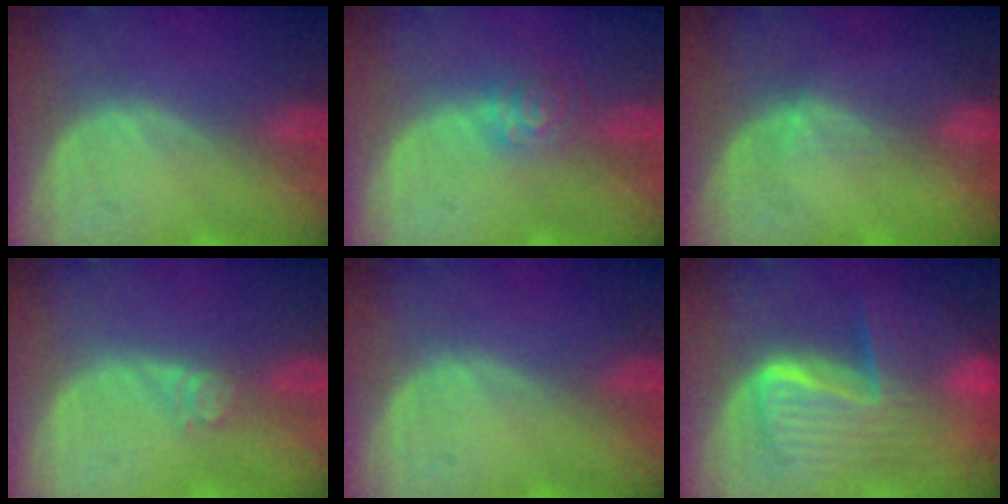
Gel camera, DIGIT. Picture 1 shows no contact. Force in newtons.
{"total": 4.1, "press": 3.7, "slide": 1.7}
{"total": 2.1, "press": 1.7, "slide": 1.2}
{"total": 2.7, "press": 2.2, "slide": 1.5}
{"total": 0.0}
{"total": 10.3, "press": 10.2, "slide": 1.0}